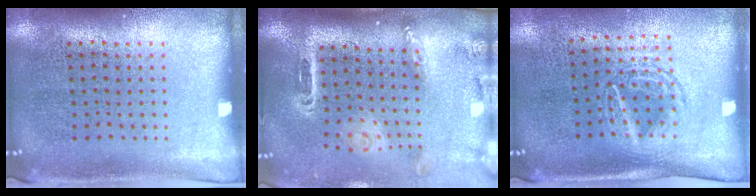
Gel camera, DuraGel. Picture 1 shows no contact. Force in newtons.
{"total": 2.6, "press": 1.8, "slide": 1.8}
{"total": 1.6, "press": 1.3, "slide": 0.8}